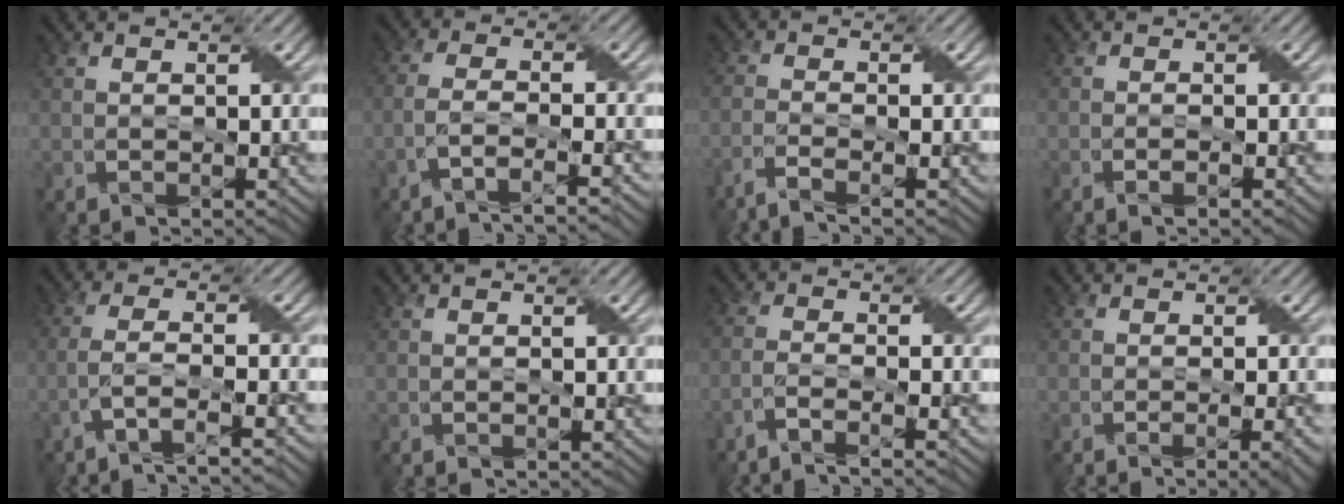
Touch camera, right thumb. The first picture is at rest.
{"total": 5.5, "force": [-3.7, 1.0, 3.9], "torque": [-0.067, 0.008, -0.077]}
{"total": 3.7, "force": [-2.8, 0.6, 2.4], "torque": [-0.040, 0.001, -0.066]}
{"total": 1.8, "force": [-1.1, 0.2, 1.4], "torque": [-0.023, 0.007, -0.026]}
{"total": 6.3, "force": [-4.2, 1.2, 4.5], "torque": [-0.078, 0.008, -0.084]}
{"total": 0.0}
{"total": 3.9, "force": [-3.0, 0.5, 2.4], "torque": [-0.039, 0.005, -0.071]}
{"total": 4.3, "force": [-2.0, 1.1, 3.7], "torque": [-0.042, 0.002, -0.024]}